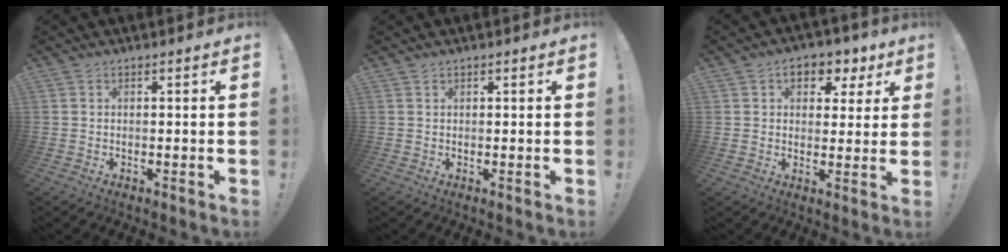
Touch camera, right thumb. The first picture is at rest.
{"total": 0.7, "force": [0.7, 0.1, 0.2], "torque": [0.003, -0.005, 0.012]}
{"total": 7.6, "force": [3.7, 5.1, 4.2], "torque": [-0.040, -0.020, 0.067]}